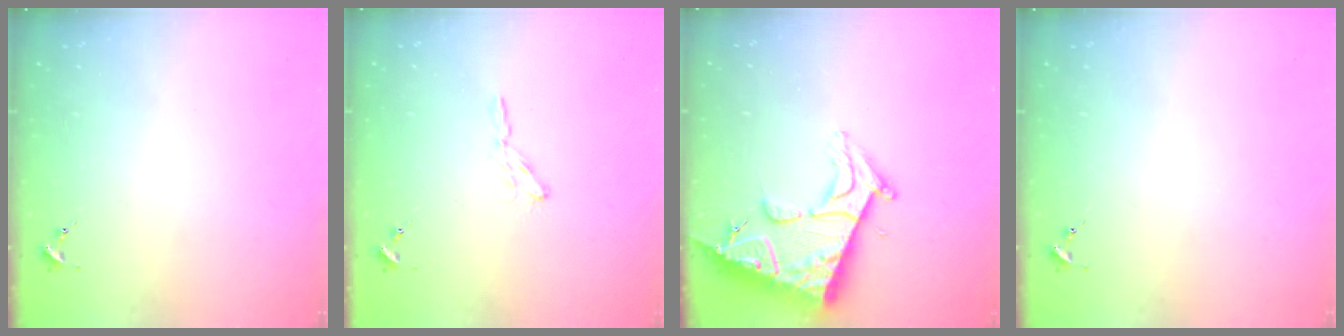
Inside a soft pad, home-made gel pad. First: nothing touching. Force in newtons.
{"total": 2.4, "press": 2.4, "slide": 0.2}
{"total": 16.3, "press": 16.2, "slide": 1.7}
{"total": 0.0}